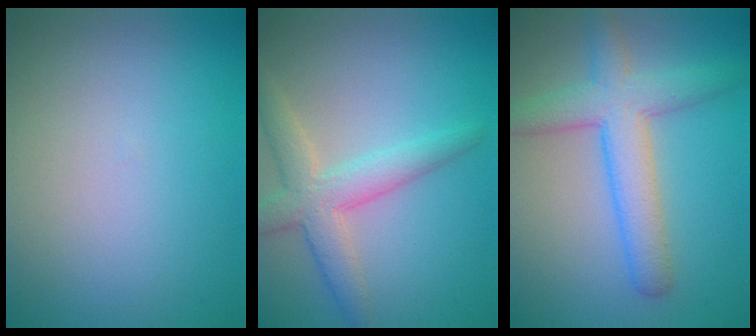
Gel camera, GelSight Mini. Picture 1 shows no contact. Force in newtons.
{"total": 4.2, "press": 4.2, "slide": 0.3}
{"total": 5.4, "press": 5.4, "slide": 0.1}